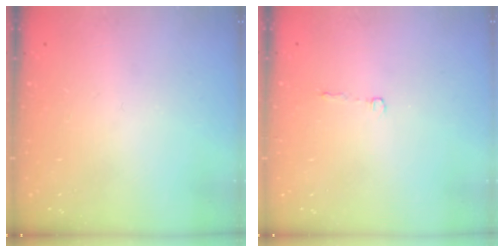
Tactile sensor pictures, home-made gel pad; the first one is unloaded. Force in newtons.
{"total": 2.2, "press": 2.2, "slide": 0.4}